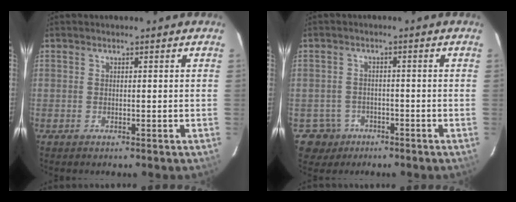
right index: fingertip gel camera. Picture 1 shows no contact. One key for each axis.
{"total": 4.8, "fx": -2.2, "fy": 4.2, "fz": -0.5, "tx": 0.009, "ty": 0.012, "tz": -0.032}